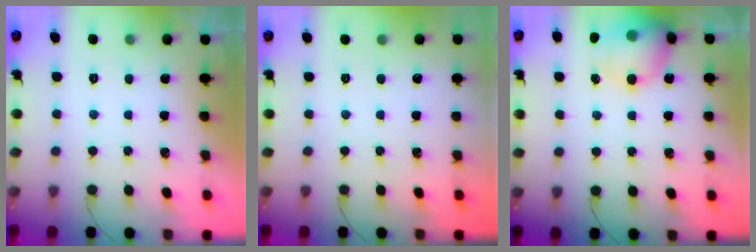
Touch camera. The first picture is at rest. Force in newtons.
{"total": 0.0}
{"total": 15.7, "press": 15.5, "slide": 2.7}